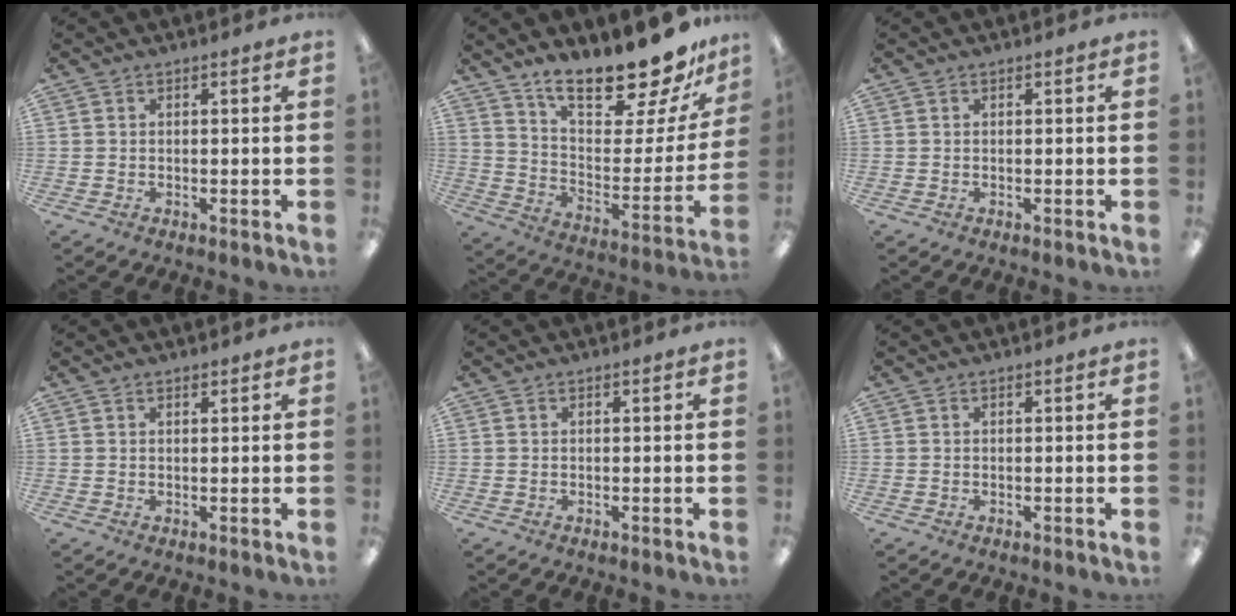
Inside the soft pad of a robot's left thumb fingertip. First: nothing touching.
{"total": 20.1, "force": [17.4, 4.8, 8.7], "torque": [-0.130, -0.137, 0.296]}
{"total": 0.0}
{"total": 1.0, "force": [0.9, 0.4, 0.3], "torque": [-0.007, 0.000, 0.016]}
{"total": 0.0}
{"total": 0.0}